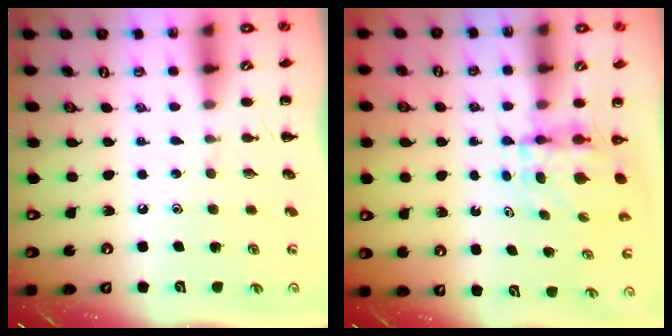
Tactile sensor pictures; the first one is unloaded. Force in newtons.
{"total": 3.9, "press": 3.9, "slide": 0.3}